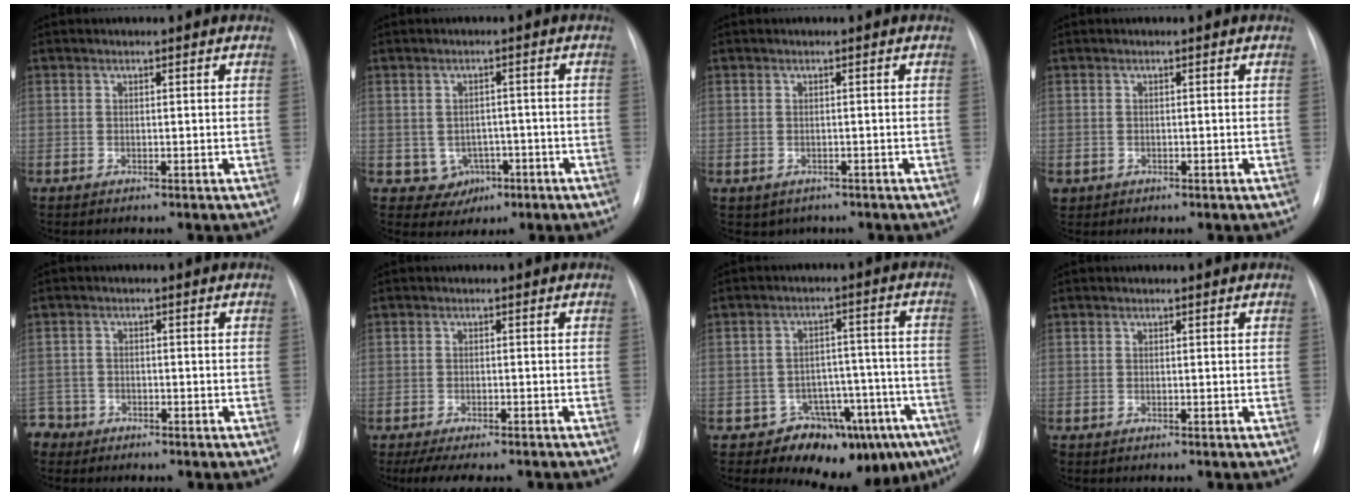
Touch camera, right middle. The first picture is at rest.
{"total": 4.7, "force": [-1.6, 4.2, 1.4], "torque": [-0.012, 0.015, -0.005]}
{"total": 2.4, "force": [-1.5, 1.8, 0.5], "torque": [-0.006, 0.005, -0.014]}
{"total": 1.5, "force": [-0.5, 1.4, 0.4], "torque": [-0.005, 0.004, 0.002]}
{"total": 4.0, "force": [-3.0, 2.6, -0.7], "torque": [0.016, 0.005, -0.061]}
{"total": 9.0, "force": [-7.5, 2.5, 4.4], "torque": [-0.060, -0.002, -0.105]}
{"total": 13.3, "force": [-9.4, 7.7, 5.5], "torque": [-0.025, 0.066, -0.120]}
{"total": 0.0}